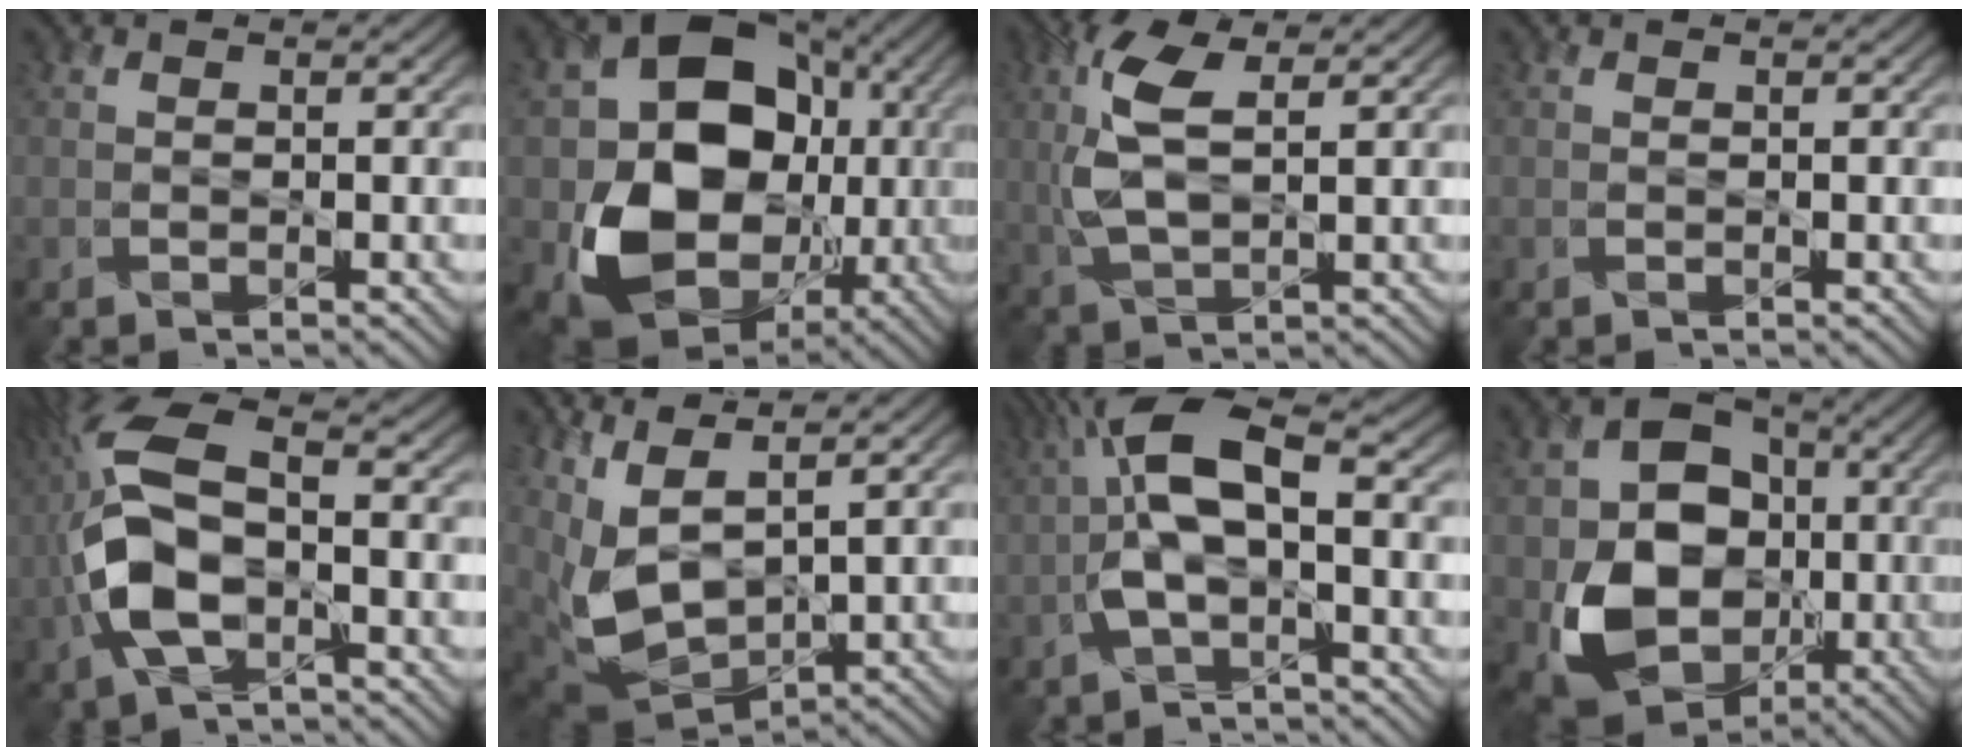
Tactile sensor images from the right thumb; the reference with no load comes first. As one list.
[{"total": 17.3, "force": [-1.3, 13.9, 10.3], "torque": [-0.190, -0.041, -0.015]}, {"total": 7.8, "force": [2.0, 3.5, 6.7], "torque": [-0.166, 0.007, 0.035]}, {"total": 0.0}, {"total": 12.5, "force": [-1.6, 6.1, 10.8], "torque": [-0.267, 0.009, -0.043]}, {"total": 9.8, "force": [3.5, 4.0, 8.2], "torque": [-0.208, -0.011, 0.082]}, {"total": 9.1, "force": [-0.6, 3.4, 8.4], "torque": [-0.177, 0.023, -0.023]}, {"total": 14.6, "force": [-2.5, 11.8, 8.2], "torque": [-0.160, -0.032, -0.045]}]